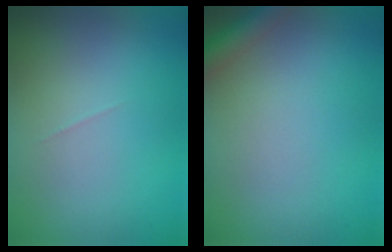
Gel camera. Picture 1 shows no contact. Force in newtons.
{"total": 2.3, "press": 2.3, "slide": 0.1}